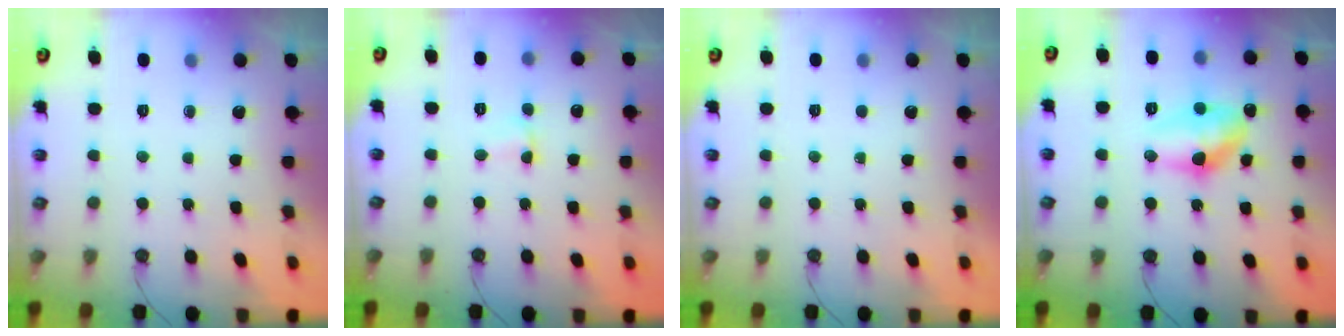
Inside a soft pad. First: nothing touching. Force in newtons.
{"total": 1.4, "press": 1.4, "slide": 0.4}
{"total": 0.0}
{"total": 12.0, "press": 11.9, "slide": 1.5}